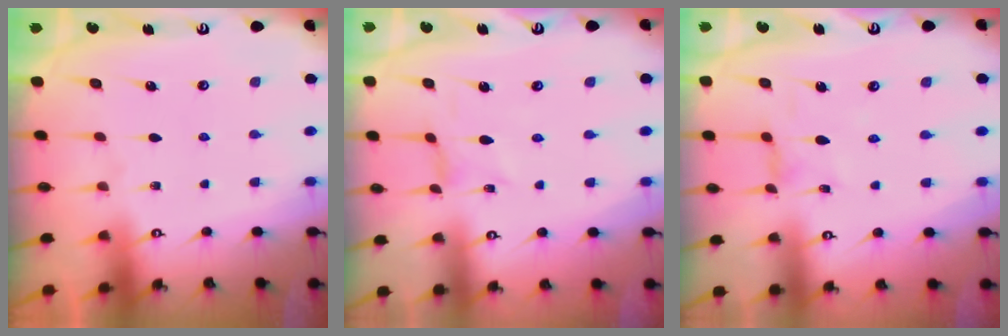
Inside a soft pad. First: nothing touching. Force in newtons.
{"total": 0.0}
{"total": 2.7, "press": 2.6, "slide": 0.4}